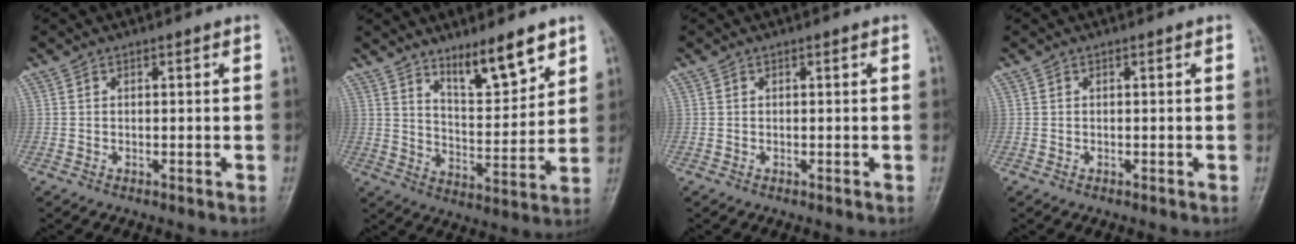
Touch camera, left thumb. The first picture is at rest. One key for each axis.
{"total": 10.9, "fx": 7.8, "fy": 2.9, "fz": 7.0, "tx": -0.095, "ty": -0.061, "tz": 0.138}
{"total": 0.0}
{"total": 0.0}